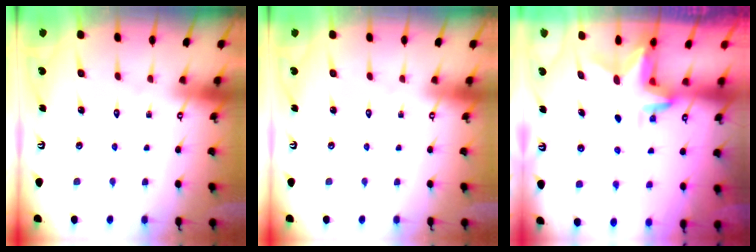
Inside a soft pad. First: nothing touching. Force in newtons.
{"total": 0.0}
{"total": 2.9, "press": 2.9, "slide": 0.3}